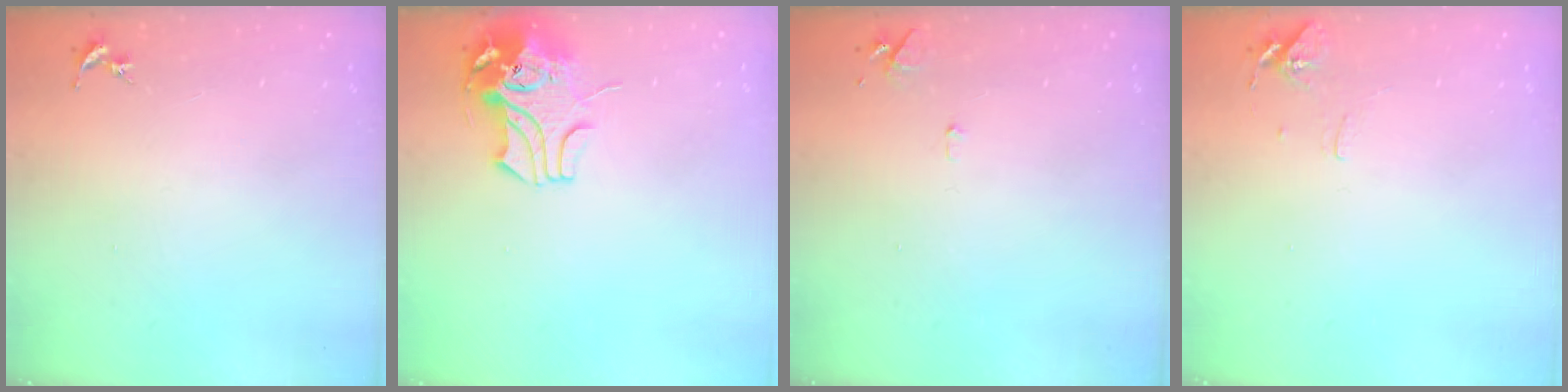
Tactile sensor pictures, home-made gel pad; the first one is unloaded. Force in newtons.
{"total": 9.6, "press": 9.5, "slide": 1.4}
{"total": 5.6, "press": 5.5, "slide": 0.8}
{"total": 7.4, "press": 7.4, "slide": 0.6}